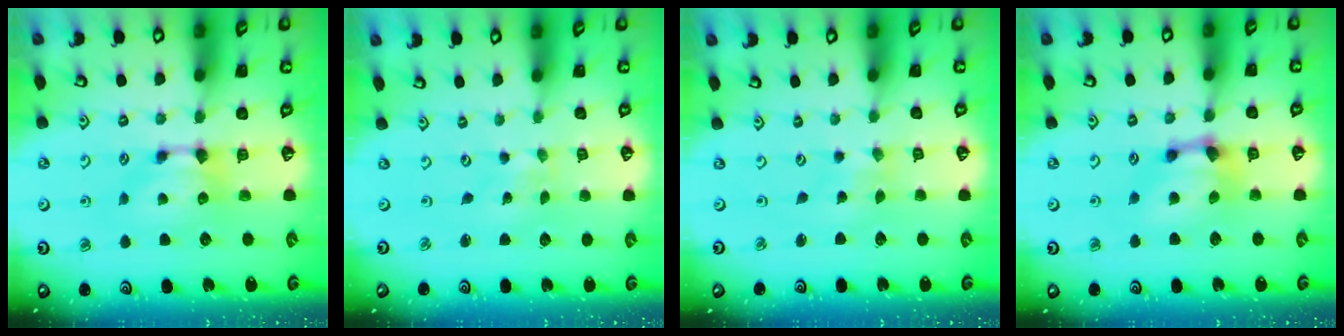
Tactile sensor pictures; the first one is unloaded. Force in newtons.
{"total": 6.9, "press": 6.9, "slide": 0.4}
{"total": 4.9, "press": 4.8, "slide": 0.7}
{"total": 3.3, "press": 2.6, "slide": 2.1}